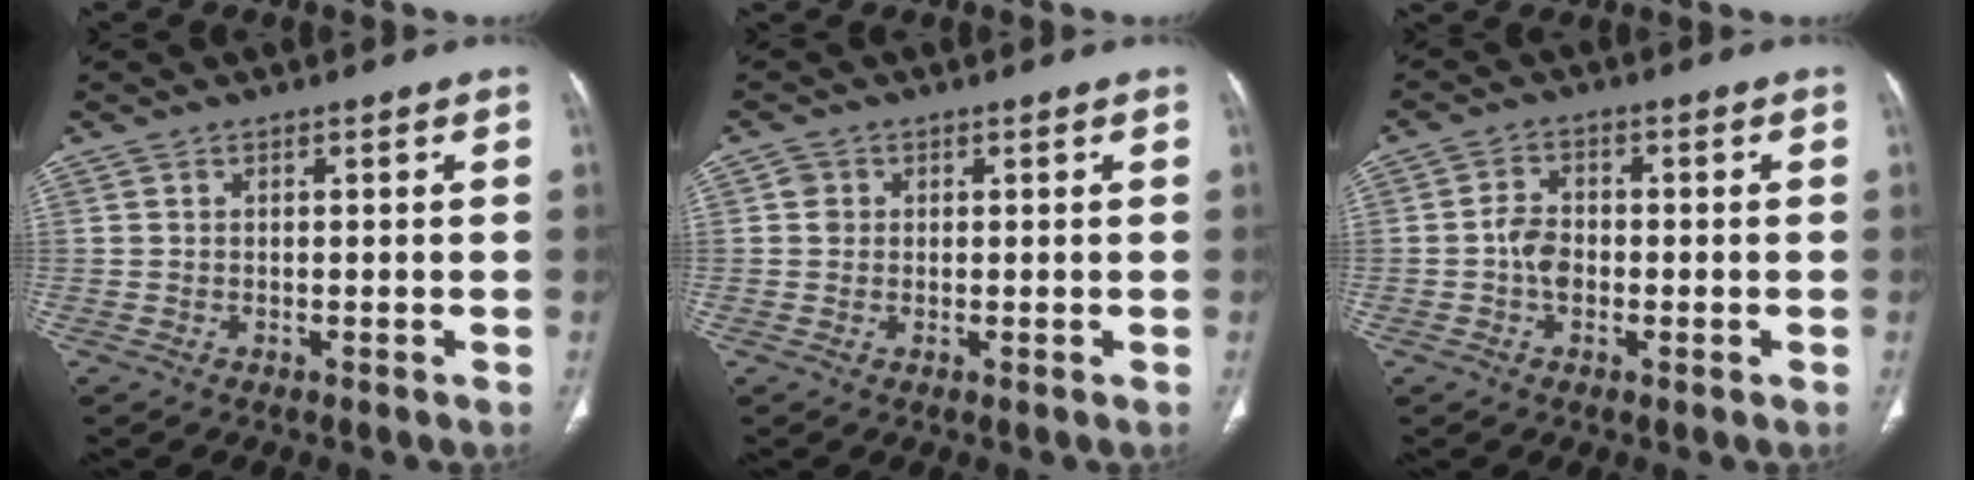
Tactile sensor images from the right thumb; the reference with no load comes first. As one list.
[{"total": 1.7, "force": [0.4, 1.6, 0.4], "torque": [0.001, 0.001, 0.003]}, {"total": 4.2, "force": [-0.8, 3.0, 2.9], "torque": [-0.049, 0.012, -0.020]}]